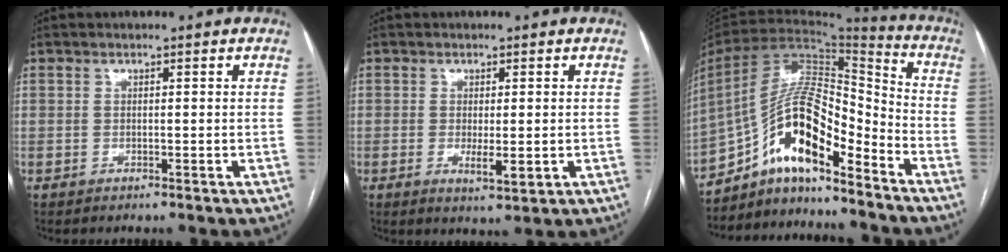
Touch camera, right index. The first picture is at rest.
{"total": 3.8, "force": [-0.8, 1.2, 3.6], "torque": [-0.058, -0.007, -0.007]}
{"total": 15.2, "force": [-10.1, 3.9, 10.7], "torque": [-0.193, 0.035, -0.175]}